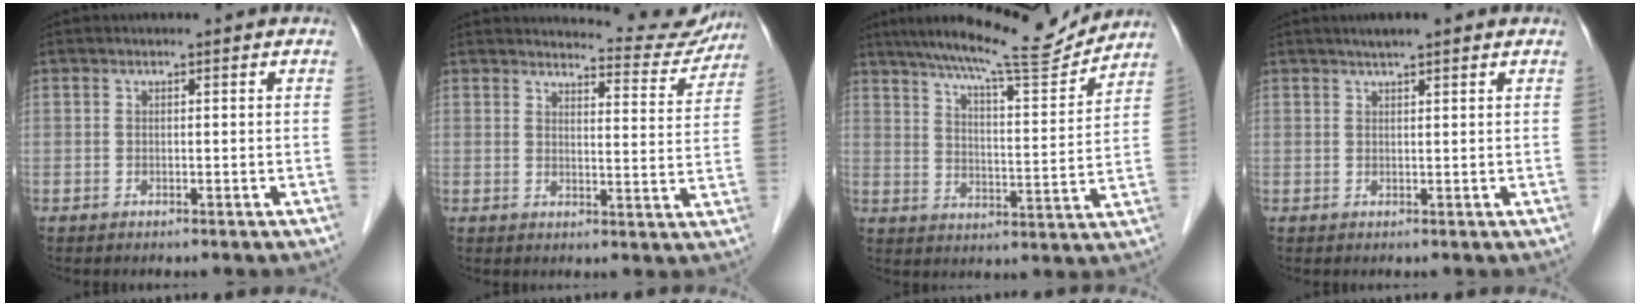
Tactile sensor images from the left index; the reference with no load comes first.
{"total": 9.2, "force": [9.1, 1.4, 0.3], "torque": [0.009, -0.032, 0.096]}
{"total": 14.1, "force": [13.0, 0.3, 5.5], "torque": [-0.096, -0.007, 0.193]}
{"total": 3.1, "force": [2.3, 0.3, 2.1], "torque": [-0.033, 0.015, 0.037]}